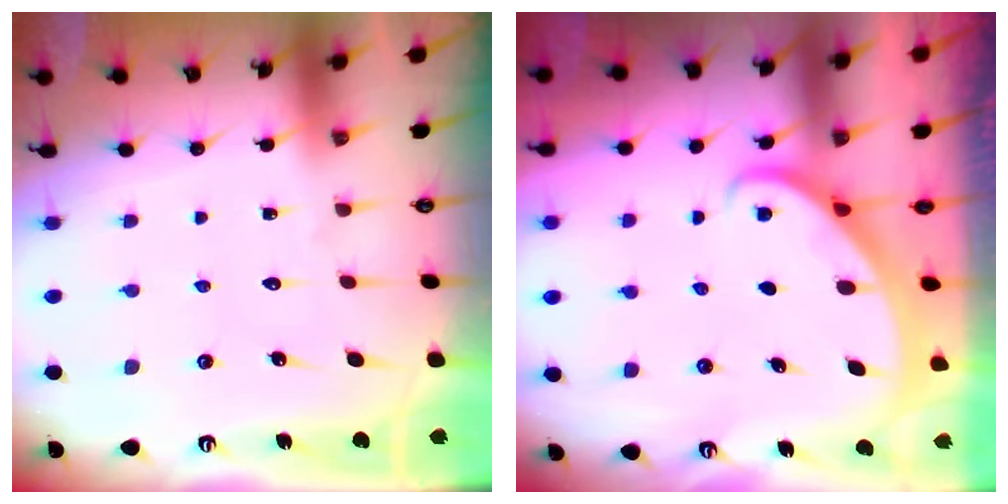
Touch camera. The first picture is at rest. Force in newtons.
{"total": 1.5, "press": 1.5, "slide": 0.1}